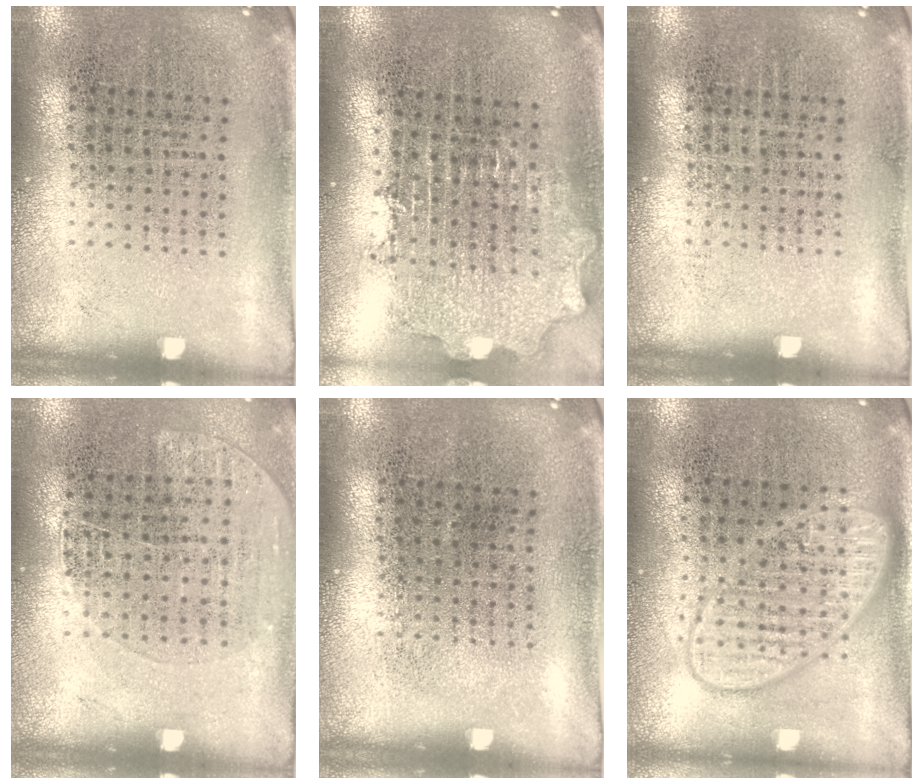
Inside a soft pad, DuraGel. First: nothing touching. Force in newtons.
{"total": 1.9, "press": 1.5, "slide": 1.2}
{"total": 0.0}
{"total": 1.2, "press": 1.0, "slide": 0.7}
{"total": 0.0}
{"total": 2.8, "press": 2.8, "slide": 0.5}